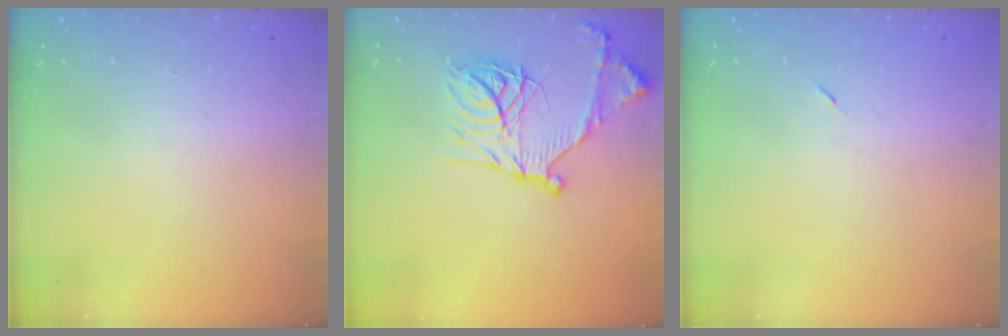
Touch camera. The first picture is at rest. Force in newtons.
{"total": 19.2, "press": 19.1, "slide": 1.7}
{"total": 2.6, "press": 2.3, "slide": 1.2}